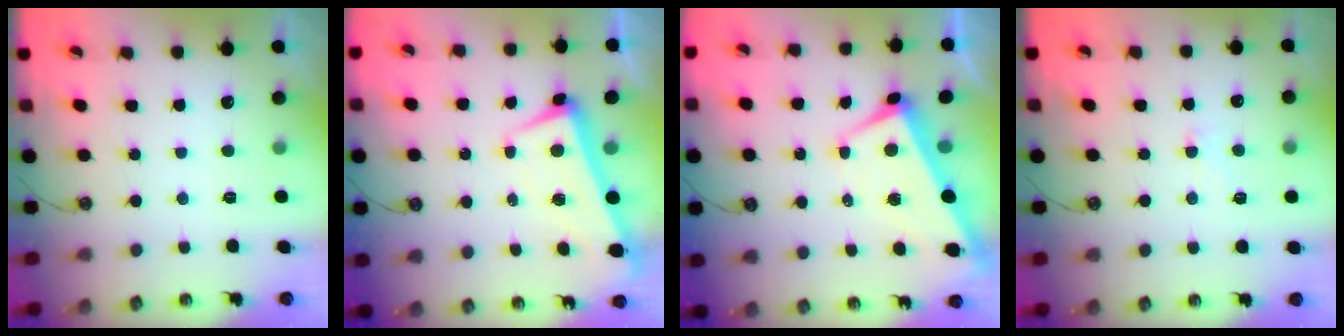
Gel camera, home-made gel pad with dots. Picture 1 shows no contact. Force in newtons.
{"total": 2.0, "press": 1.8, "slide": 0.9}
{"total": 1.6, "press": 1.2, "slide": 0.9}
{"total": 1.5, "press": 1.4, "slide": 0.6}